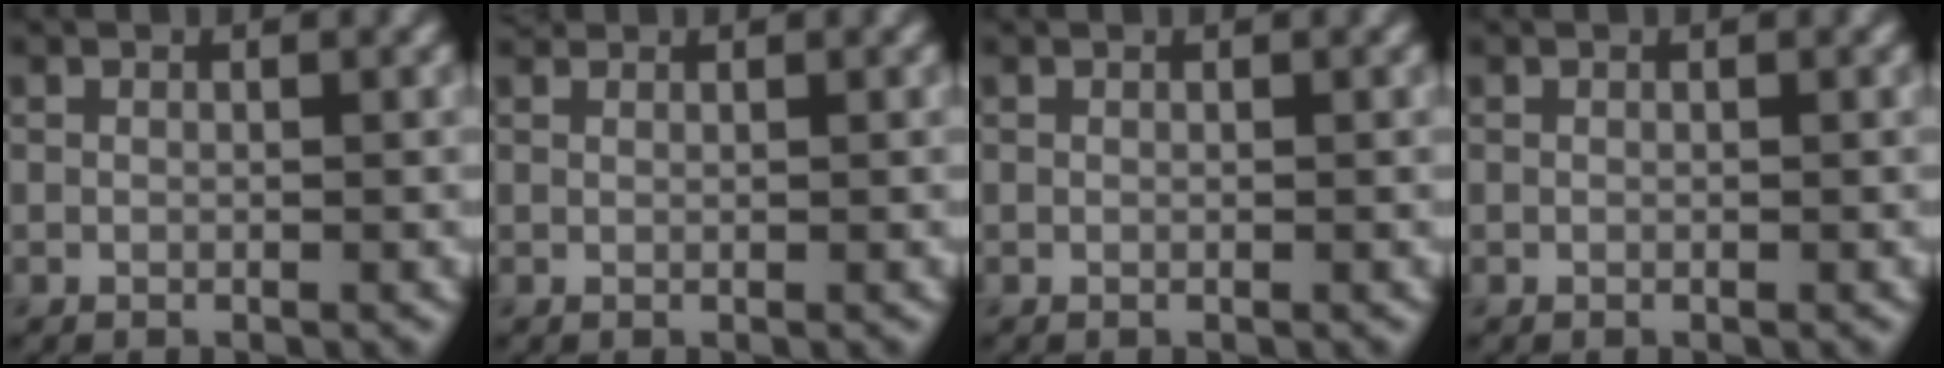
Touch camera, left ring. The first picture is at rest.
{"total": 0.8, "force": [0.8, 0.2, 0.2], "torque": [-0.007, 0.000, 0.012]}
{"total": 0.0}
{"total": 0.0}